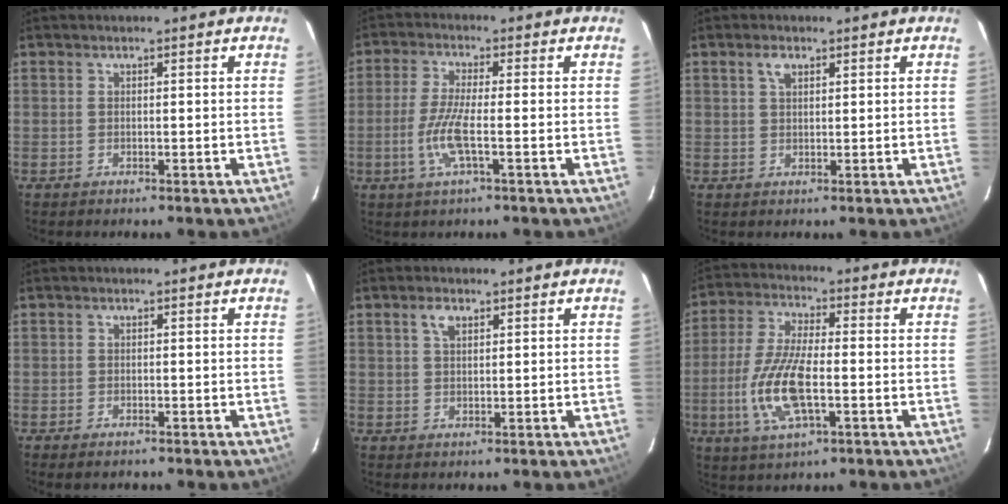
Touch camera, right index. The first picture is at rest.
{"total": 6.9, "force": [-2.1, 0.7, 6.5], "torque": [-0.141, -0.005, -0.043]}
{"total": 2.0, "force": [1.2, 0.8, 1.4], "torque": [-0.028, 0.004, 0.022]}
{"total": 1.5, "force": [-1.3, 0.2, 0.9], "torque": [-0.020, -0.009, -0.024]}
{"total": 2.3, "force": [1.4, 0.9, 1.6], "torque": [-0.031, 0.005, 0.024]}
{"total": 12.5, "force": [-3.0, 4.1, 11.4], "torque": [-0.242, -0.005, -0.060]}